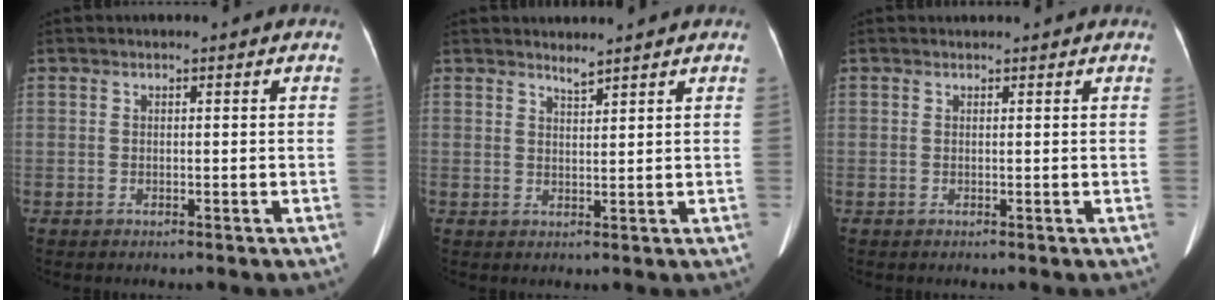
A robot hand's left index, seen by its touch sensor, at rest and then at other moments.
{"total": 1.8, "force": [1.8, -0.2, 0.3], "torque": [-0.009, -0.001, 0.034]}
{"total": 2.5, "force": [2.4, 0.3, 0.3], "torque": [-0.011, 0.018, 0.030]}